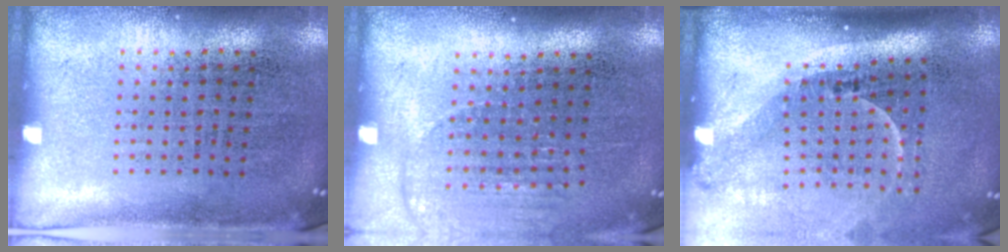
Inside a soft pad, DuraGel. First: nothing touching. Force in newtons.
{"total": 1.1, "press": 1.1, "slide": 0.4}
{"total": 2.3, "press": 1.5, "slide": 1.7}